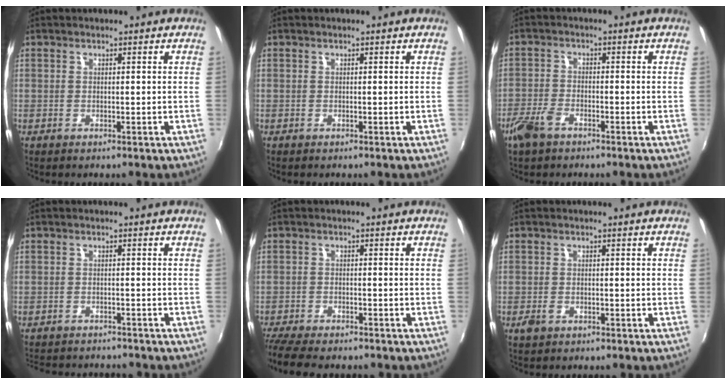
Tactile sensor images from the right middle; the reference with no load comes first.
{"total": 0.0}
{"total": 5.5, "force": [-3.7, 2.6, 3.0], "torque": [-0.079, -0.005, -0.075]}
{"total": 8.1, "force": [-7.5, 1.9, 2.5], "torque": [-0.063, -0.013, -0.110]}
{"total": 8.4, "force": [-7.4, 1.5, 3.6], "torque": [-0.096, -0.033, -0.128]}
{"total": 2.0, "force": [-1.2, 1.3, 1.0], "torque": [-0.021, -0.004, -0.022]}